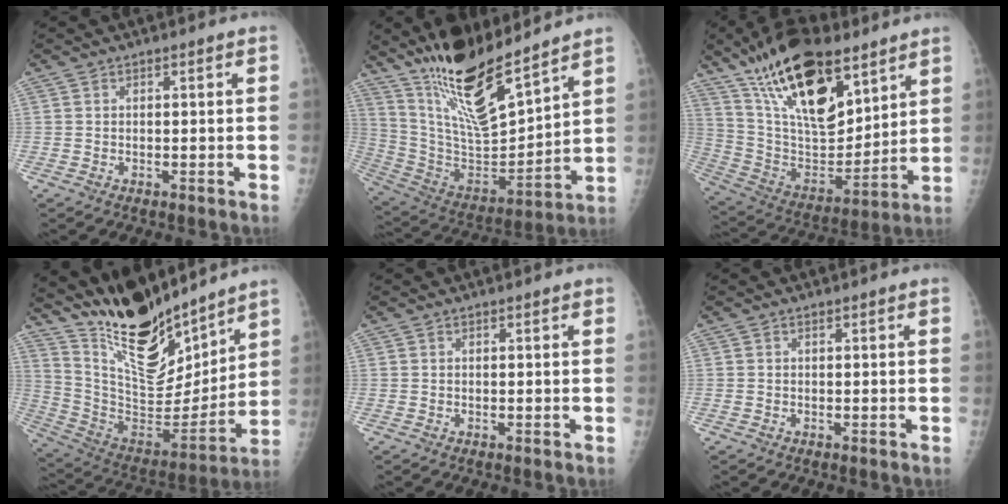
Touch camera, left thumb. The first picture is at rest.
{"total": 19.6, "force": [14.9, 4.7, 11.9], "torque": [-0.181, -0.088, 0.286]}
{"total": 25.2, "force": [15.2, 10.9, 17.0], "torque": [-0.271, -0.052, 0.275]}
{"total": 21.2, "force": [17.3, 6.5, 10.4], "torque": [-0.138, -0.103, 0.314]}
{"total": 0.0}
{"total": 0.0}